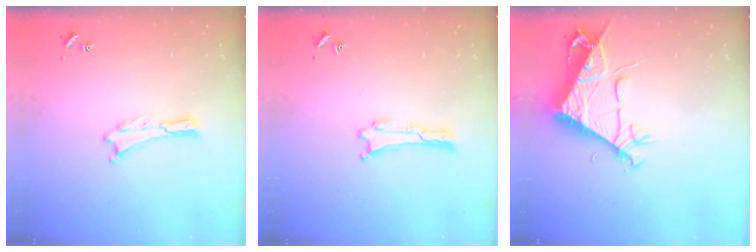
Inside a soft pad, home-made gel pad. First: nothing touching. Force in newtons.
{"total": 0.0}
{"total": 8.6, "press": 8.6, "slide": 1.0}